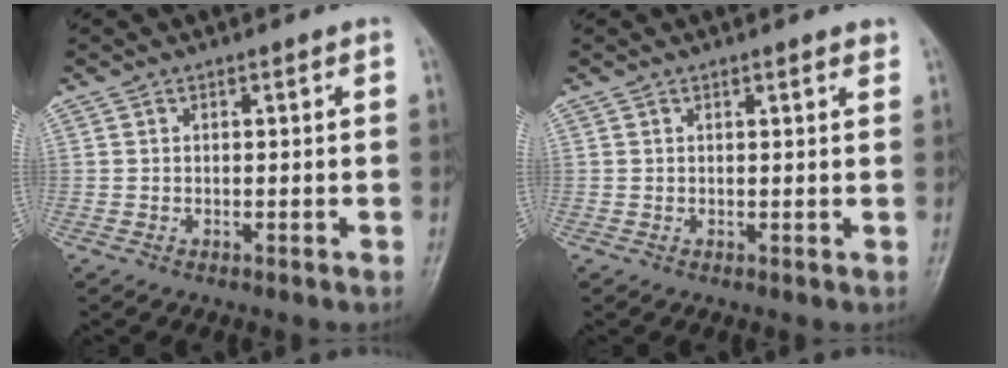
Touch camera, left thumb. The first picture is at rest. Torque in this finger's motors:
{"motor_torque": [-0.12, -0.04, -0.31, 0.03, 0.02]}